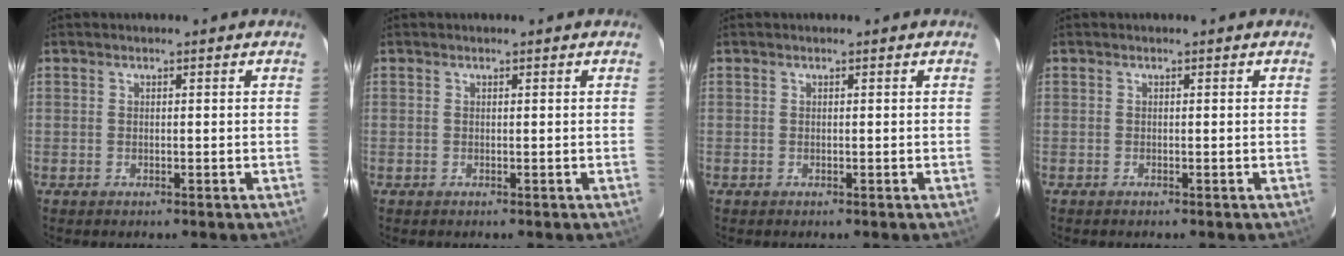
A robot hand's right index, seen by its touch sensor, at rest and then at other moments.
{"total": 0.0}
{"total": 0.0}
{"total": 0.0}